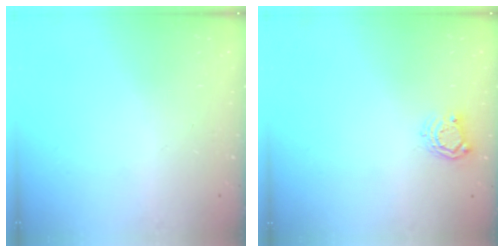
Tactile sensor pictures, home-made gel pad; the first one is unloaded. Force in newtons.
{"total": 5.8, "press": 5.8, "slide": 0.2}